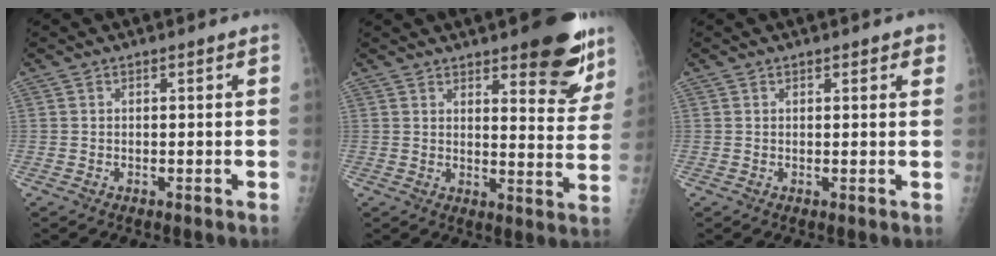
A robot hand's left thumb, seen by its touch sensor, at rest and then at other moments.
{"total": 13.8, "force": [9.0, 4.5, 9.4], "torque": [-0.074, -0.057, 0.116]}
{"total": 1.9, "force": [1.3, 0.8, 1.2], "torque": [-0.004, -0.003, 0.012]}